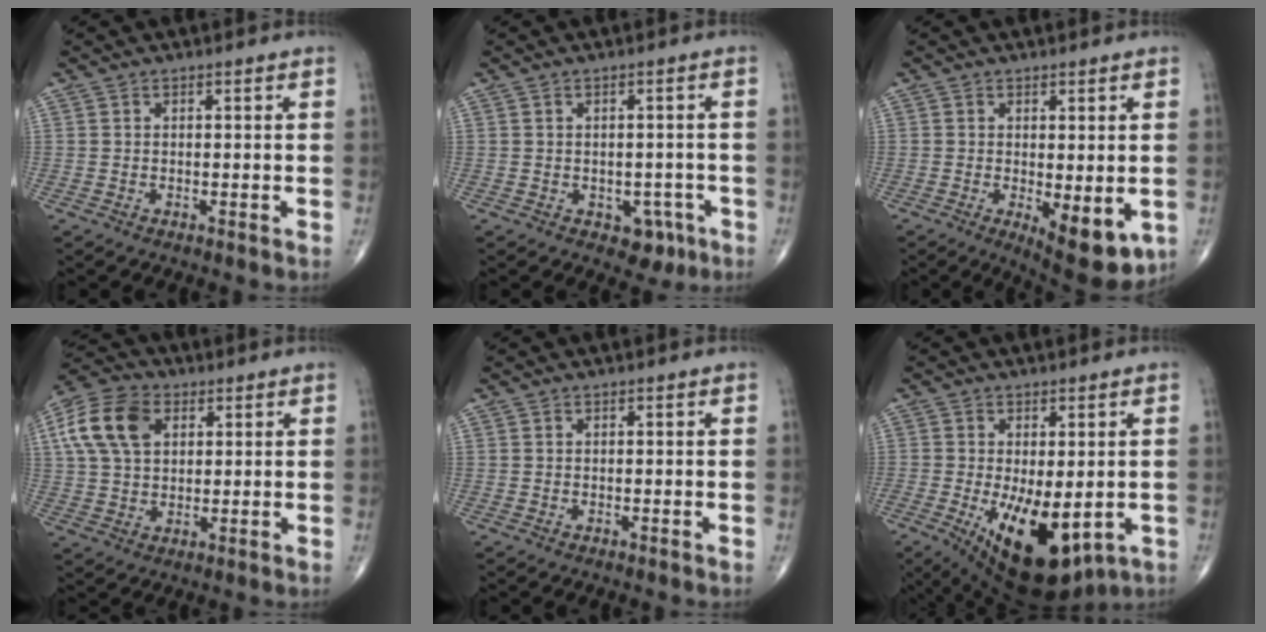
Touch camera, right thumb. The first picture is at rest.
{"total": 4.4, "force": [-1.9, 3.2, 2.4], "torque": [-0.002, 0.011, -0.017]}
{"total": 9.2, "force": [-2.3, 3.6, 8.1], "torque": [-0.100, -0.021, -0.023]}
{"total": 12.7, "force": [4.0, 8.4, 8.6], "torque": [-0.160, 0.008, 0.071]}
{"total": 0.0}
{"total": 15.4, "force": [-4.2, 7.4, 12.9], "torque": [-0.198, -0.021, -0.040]}